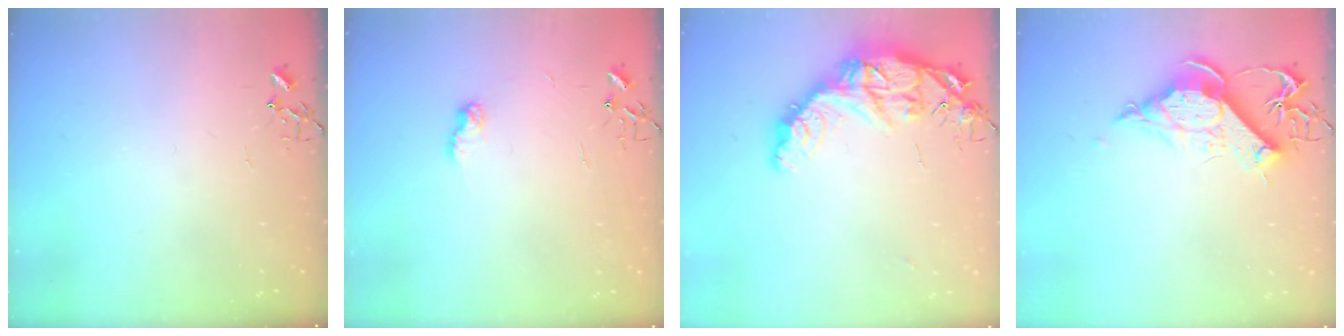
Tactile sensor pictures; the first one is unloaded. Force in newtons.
{"total": 6.3, "press": 6.3, "slide": 0.1}
{"total": 15.2, "press": 15.2, "slide": 1.2}
{"total": 12.5, "press": 12.4, "slide": 1.5}